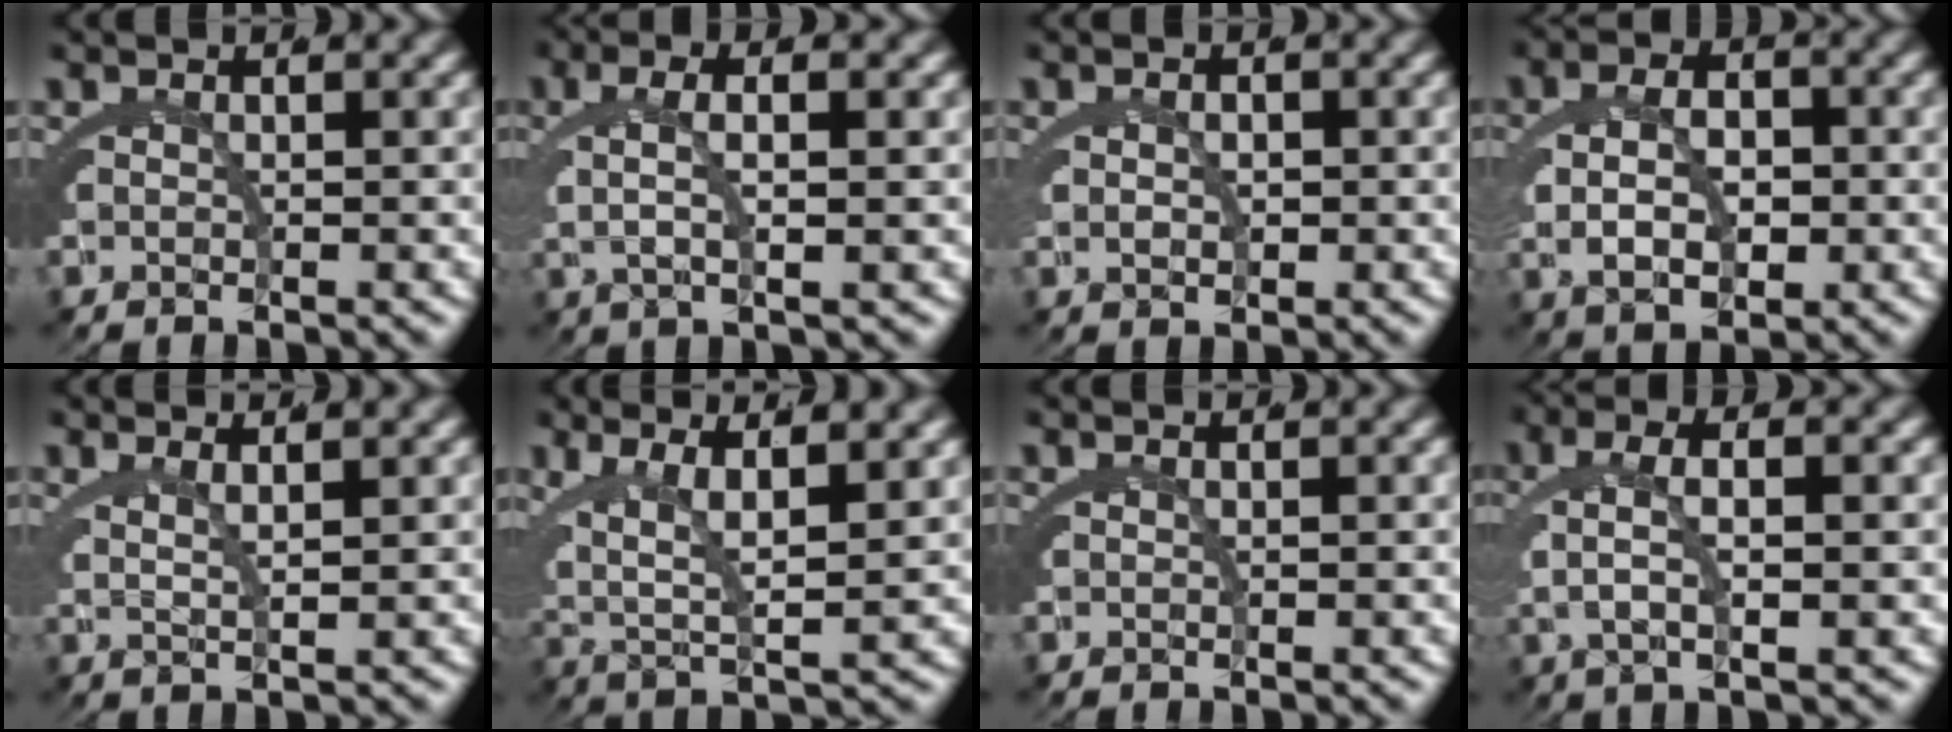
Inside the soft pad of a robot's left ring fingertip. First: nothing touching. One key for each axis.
{"total": 4.1, "fx": 0.8, "fy": 1.3, "fz": 3.9, "tx": -0.070, "ty": 0.007, "tz": 0.012}
{"total": 1.4, "fx": 0.0, "fy": 0.8, "fz": 1.2, "tx": -0.019, "ty": -0.008, "tz": 0.007}
{"total": 5.8, "fx": -0.5, "fy": 3.6, "fz": 4.5, "tx": -0.072, "ty": -0.003, "tz": -0.005}
{"total": 2.3, "fx": 1.3, "fy": 0.3, "fz": 1.9, "tx": -0.031, "ty": -0.001, "tz": 0.024}
{"total": 7.5, "fx": 1.4, "fy": 4.4, "fz": 6.0, "tx": -0.109, "ty": -0.009, "tz": 0.023}
{"total": 0.0}
{"total": 4.4, "fx": 0.5, "fy": 1.5, "fz": 4.1, "tx": -0.077, "ty": 0.006, "tz": 0.006}